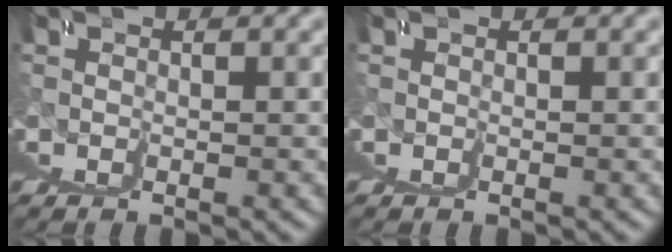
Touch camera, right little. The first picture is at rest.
{"total": 0.0}